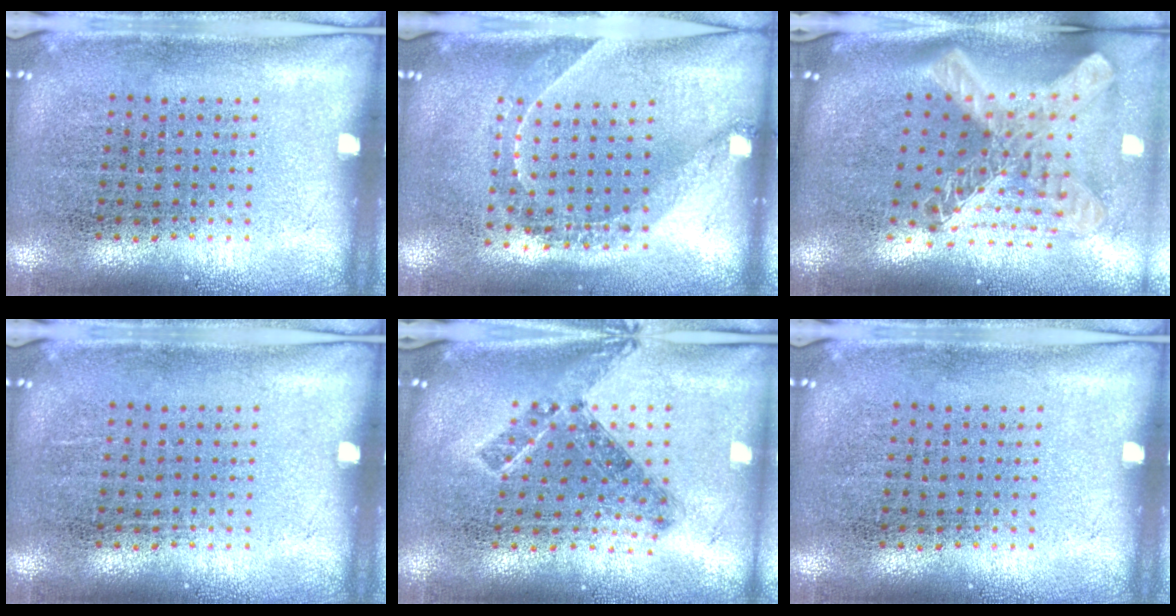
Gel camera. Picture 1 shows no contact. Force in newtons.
{"total": 1.6, "press": 1.2, "slide": 1.1}
{"total": 3.0, "press": 2.1, "slide": 2.1}
{"total": 0.0}
{"total": 0.9, "press": 0.8, "slide": 0.4}
{"total": 0.0}